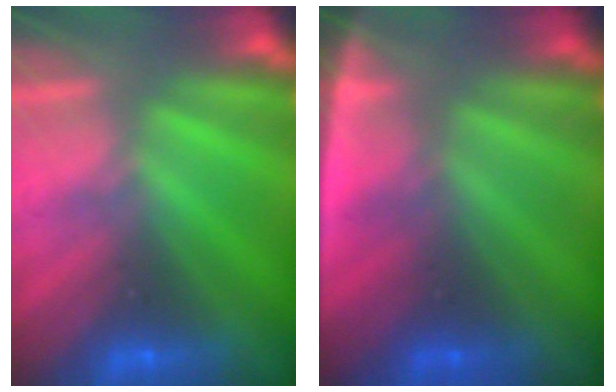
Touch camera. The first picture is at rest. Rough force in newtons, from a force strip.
{"total": 4.6}